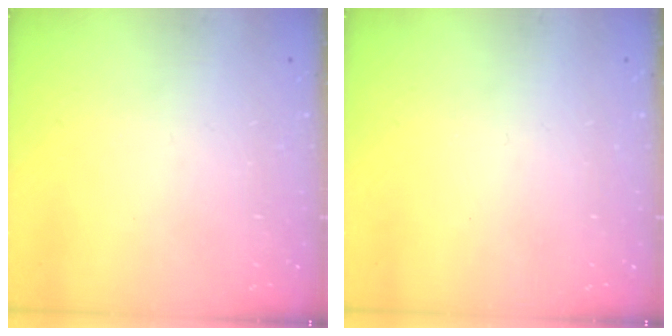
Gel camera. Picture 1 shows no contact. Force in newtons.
{"total": 0.0}